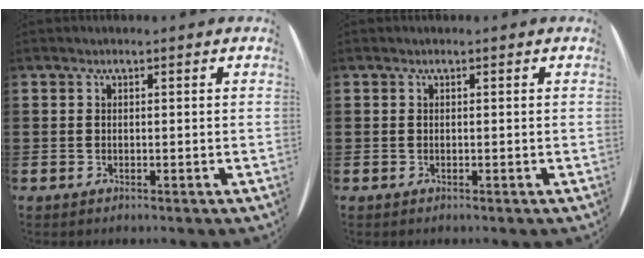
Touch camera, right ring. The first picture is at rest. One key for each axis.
{"total": 0.0}